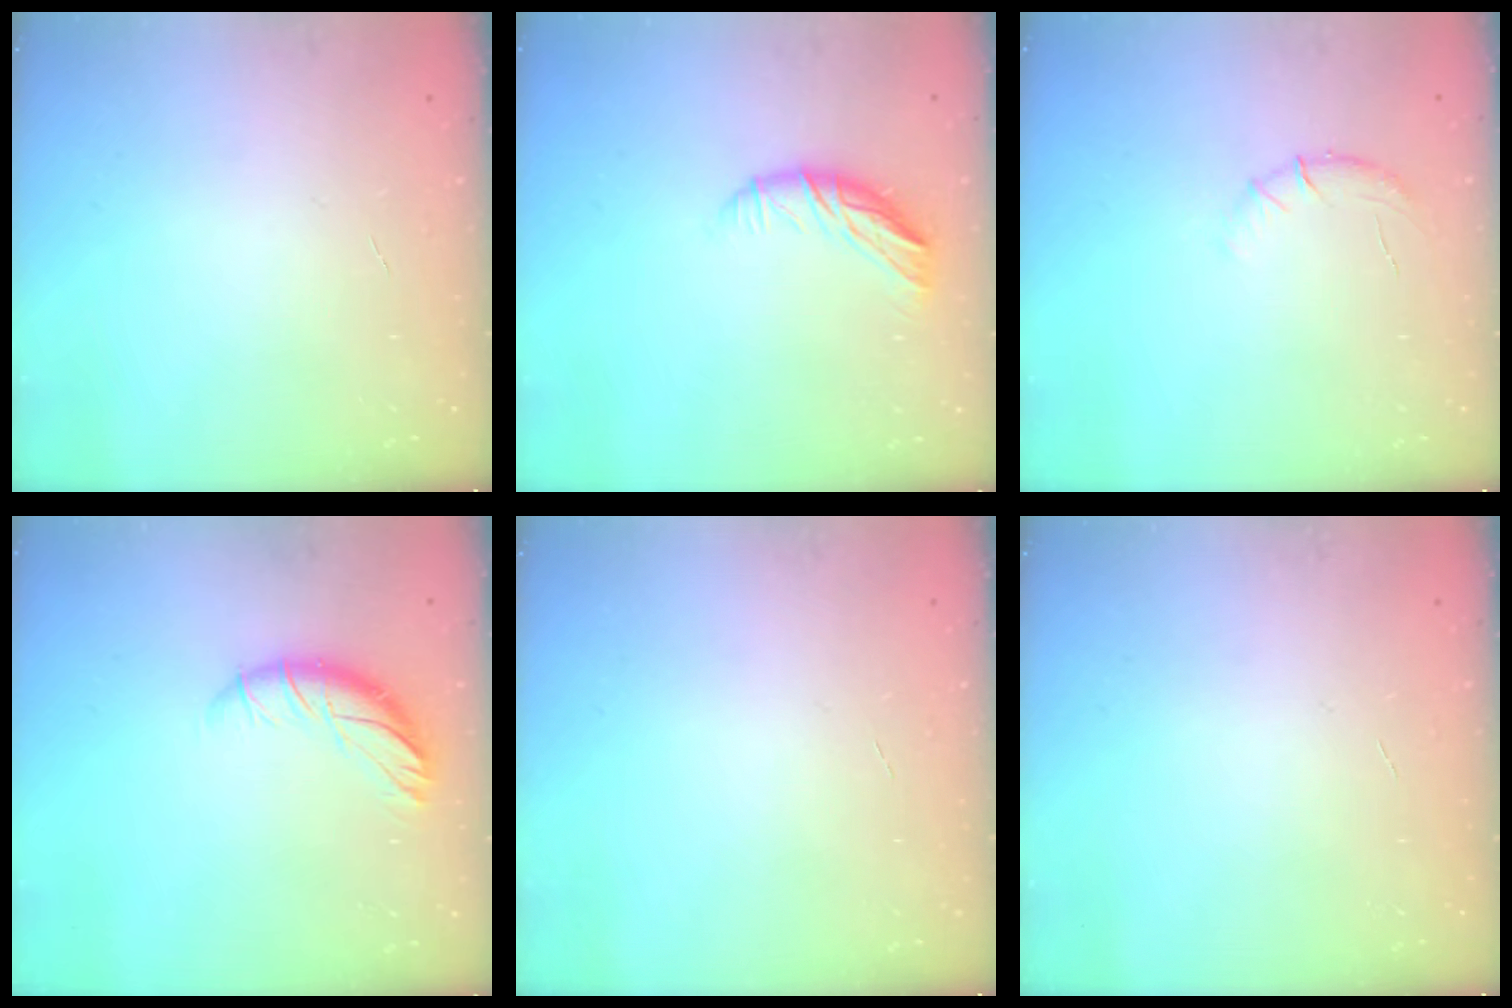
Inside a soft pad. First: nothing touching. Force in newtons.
{"total": 10.1, "press": 10.0, "slide": 1.6}
{"total": 7.1, "press": 6.8, "slide": 2.0}
{"total": 10.9, "press": 10.6, "slide": 2.6}
{"total": 0.0}
{"total": 0.0}